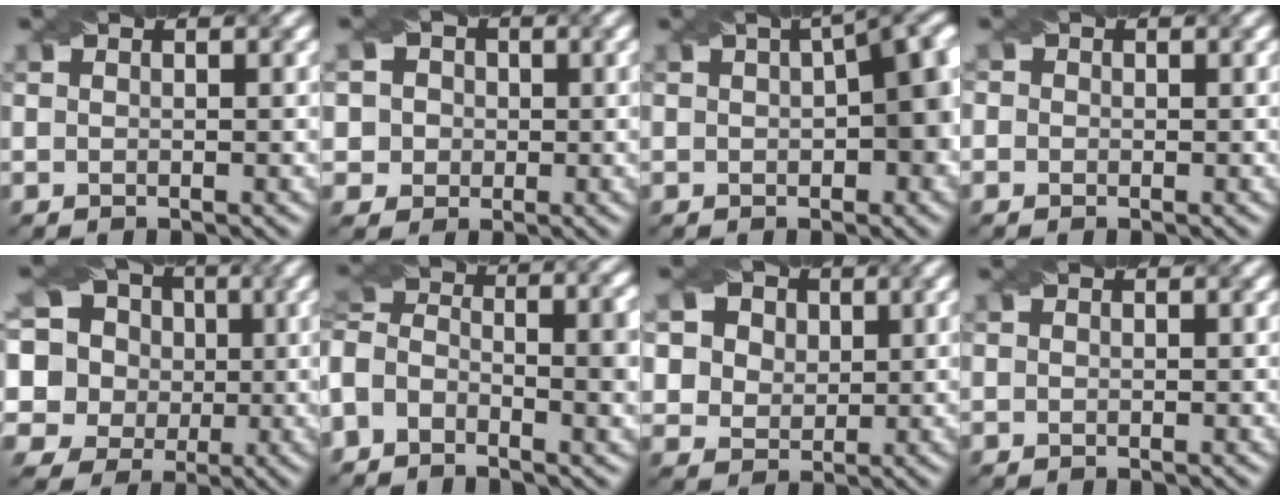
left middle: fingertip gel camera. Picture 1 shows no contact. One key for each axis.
{"total": 5.1, "fx": 1.5, "fy": 4.6, "fz": 1.8, "tx": -0.020, "ty": 0.027, "tz": 0.005}
{"total": 7.7, "fx": 0.6, "fy": 3.7, "fz": 6.8, "tx": -0.070, "ty": 0.015, "tz": 0.007}
{"total": 0.8, "fx": 0.3, "fy": 0.8, "fz": 0.0, "tx": -0.002, "ty": 0.004, "tz": -0.004}
{"total": 12.7, "fx": 2.9, "fy": 11.2, "fz": 5.3, "tx": -0.137, "ty": 0.044, "tz": 0.019}
{"total": 8.9, "fx": -2.5, "fy": 5.4, "fz": 6.6, "tx": -0.115, "ty": 0.004, "tz": -0.056}
{"total": 8.3, "fx": 4.1, "fy": 6.3, "fz": 3.7, "tx": -0.069, "ty": 0.022, "tz": 0.056}
{"total": 0.0}